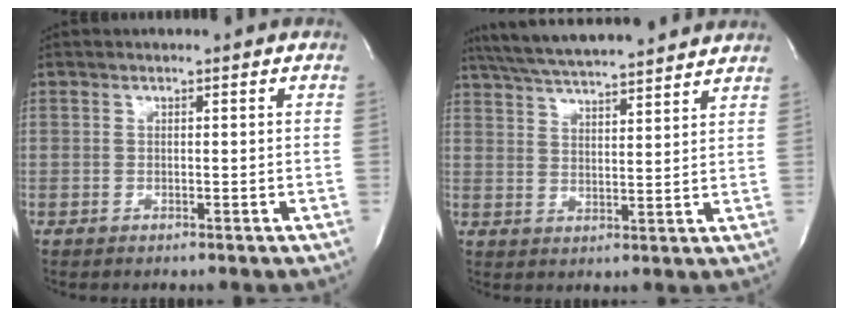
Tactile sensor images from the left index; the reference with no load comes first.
{"total": 16.7, "force": [15.0, 1.5, 7.3], "torque": [-0.129, 0.025, 0.220]}